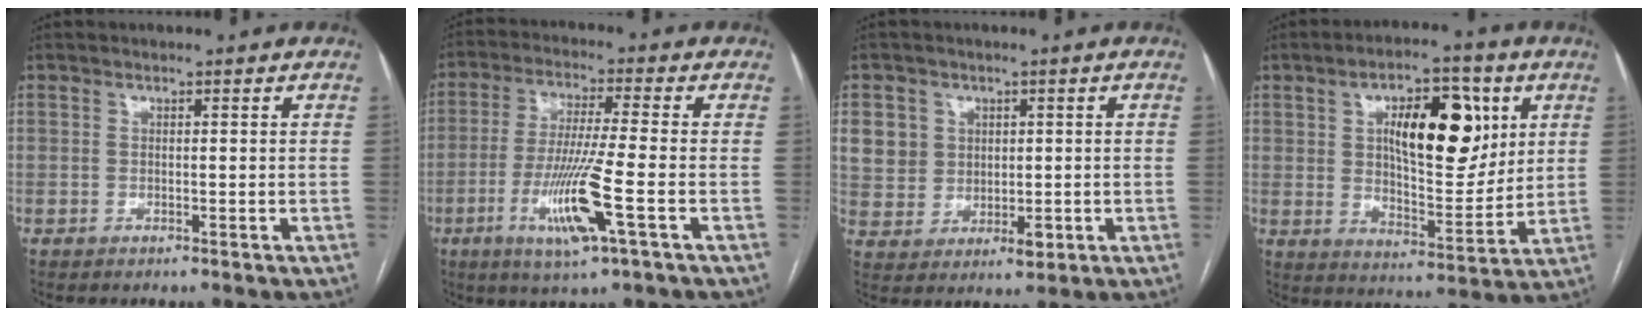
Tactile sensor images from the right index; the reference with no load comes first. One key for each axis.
{"total": 11.2, "fx": -4.0, "fy": -0.2, "fz": 10.5, "tx": -0.210, "ty": -0.018, "tz": -0.076}
{"total": 7.6, "fx": 2.0, "fy": 7.0, "fz": 2.3, "tx": -0.045, "ty": 0.011, "tz": 0.049}
{"total": 14.9, "fx": 4.8, "fy": 6.0, "fz": 12.8, "tx": -0.194, "ty": 0.013, "tz": 0.080}